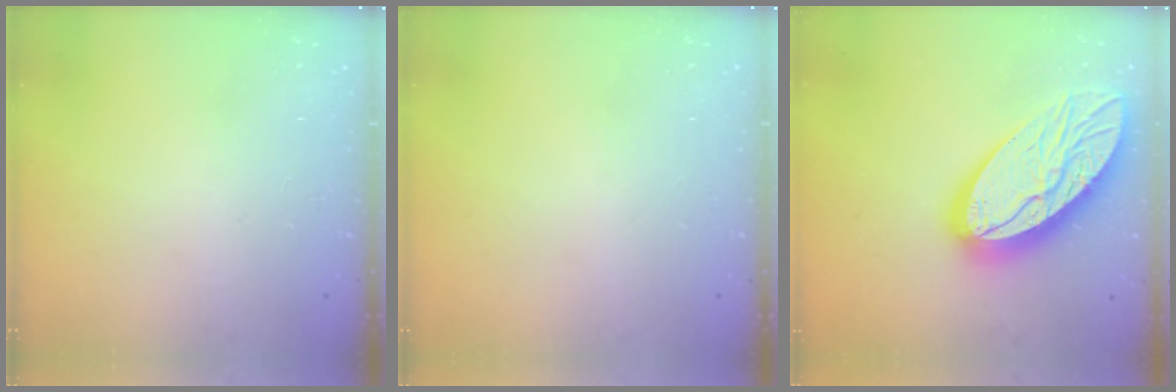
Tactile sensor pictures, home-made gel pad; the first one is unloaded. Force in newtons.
{"total": 0.0}
{"total": 22.3, "press": 22.2, "slide": 2.0}